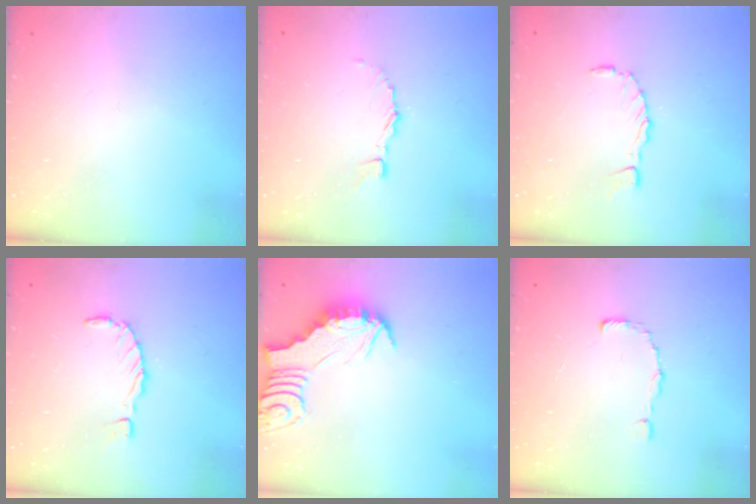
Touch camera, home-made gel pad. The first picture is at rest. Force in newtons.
{"total": 3.4, "press": 3.4, "slide": 0.3}
{"total": 1.2, "press": 1.2, "slide": 0.3}
{"total": 0.0}
{"total": 2.8, "press": 2.8, "slide": 0.3}
{"total": 2.0, "press": 2.0, "slide": 0.1}